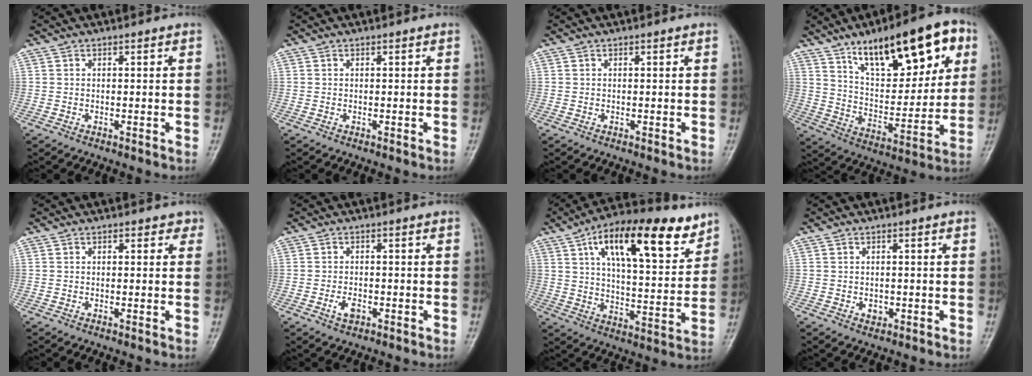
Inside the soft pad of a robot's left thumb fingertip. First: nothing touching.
{"total": 0.0}
{"total": 0.0}
{"total": 22.5, "force": [11.6, 9.1, 17.0], "torque": [-0.206, -0.032, 0.188]}
{"total": 1.7, "force": [0.9, 1.1, 0.9], "torque": [0.006, 0.000, 0.005]}
{"total": 2.7, "force": [-1.1, 1.6, 1.9], "torque": [-0.036, 0.004, -0.020]}
{"total": 20.5, "force": [11.0, 8.0, 15.4], "torque": [-0.207, -0.031, 0.175]}
{"total": 1.6, "force": [-0.4, 1.2, 0.9], "torque": [-0.005, 0.002, -0.004]}